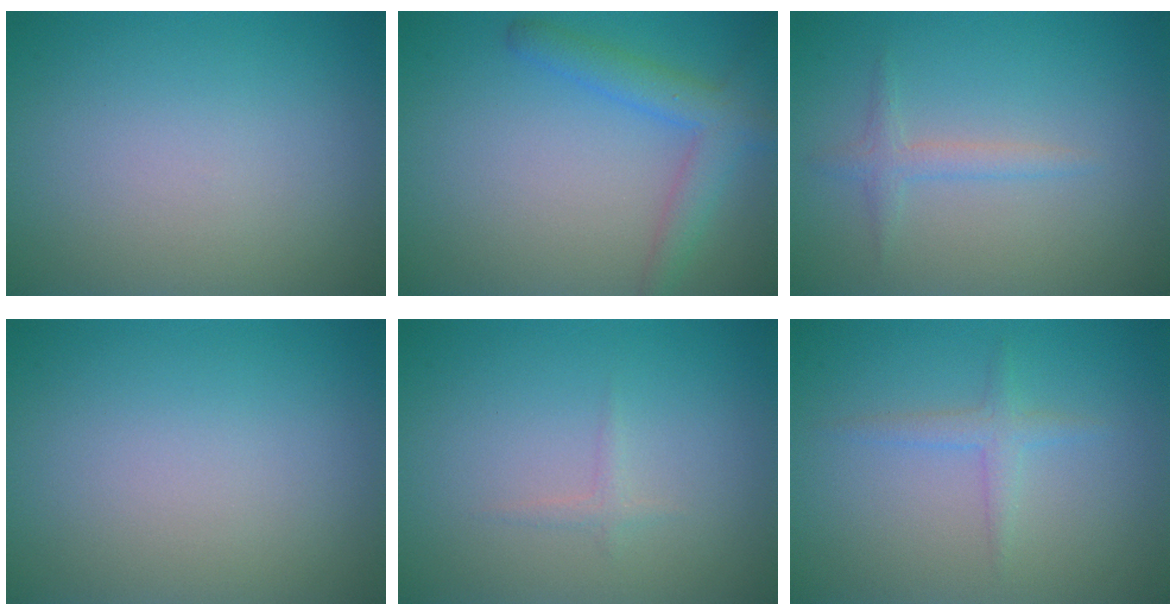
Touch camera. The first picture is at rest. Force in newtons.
{"total": 3.5, "press": 3.5, "slide": 0.2}
{"total": 1.5, "press": 1.5, "slide": 0.1}
{"total": 0.0}
{"total": 0.7, "press": 0.7, "slide": 0.0}
{"total": 1.5, "press": 1.5, "slide": 0.1}